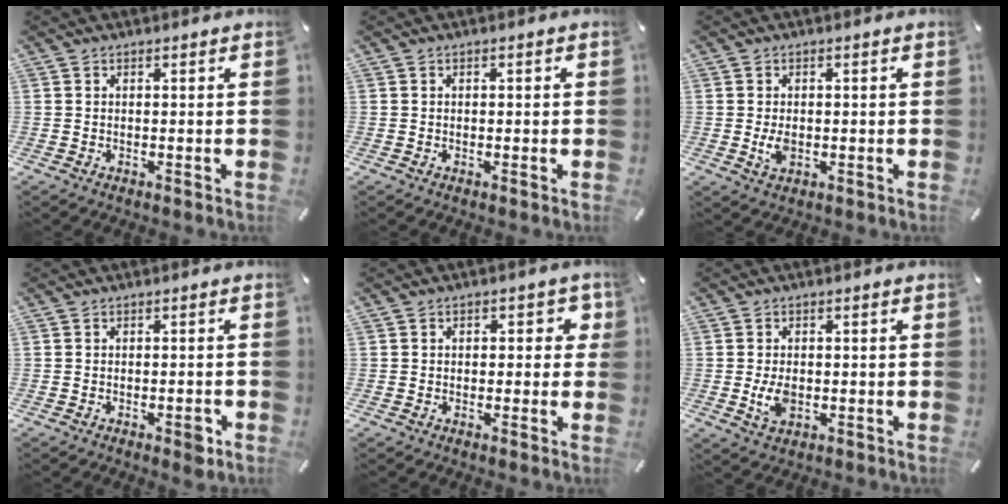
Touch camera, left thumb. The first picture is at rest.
{"total": 0.6, "force": [-0.1, 0.4, 0.4], "torque": [-0.008, 0.002, -0.003]}
{"total": 3.5, "force": [-0.4, 2.3, 2.6], "torque": [-0.060, -0.001, -0.010]}
{"total": 3.0, "force": [-1.3, 1.2, 2.4], "torque": [-0.037, 0.009, -0.022]}
{"total": 4.0, "force": [0.5, 2.8, 2.8], "torque": [-0.024, 0.000, -0.001]}
{"total": 4.8, "force": [-0.7, 3.2, 3.6], "torque": [-0.089, -0.004, -0.017]}